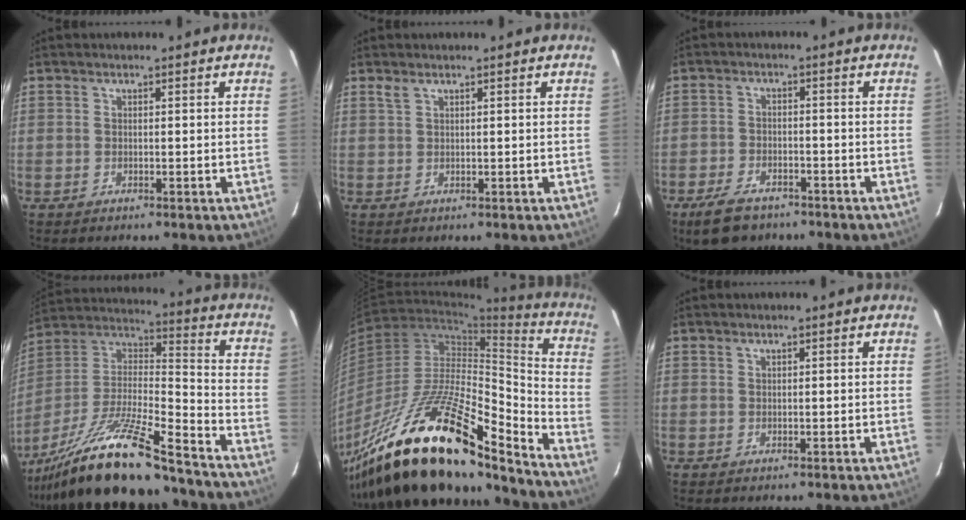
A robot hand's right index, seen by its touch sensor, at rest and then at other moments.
{"total": 1.0, "force": [0.8, 0.2, 0.6], "torque": [-0.014, 0.003, 0.017]}
{"total": 8.1, "force": [-6.0, 4.1, 3.7], "torque": [-0.100, -0.002, -0.103]}
{"total": 24.5, "force": [-18.9, 4.1, 15.1], "torque": [-0.288, -0.026, -0.321]}
{"total": 28.7, "force": [-20.9, 7.6, 18.1], "torque": [-0.316, -0.028, -0.362]}
{"total": 0.0}